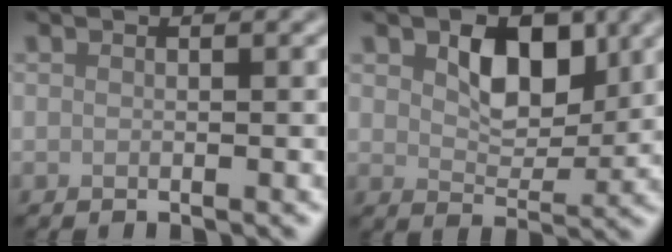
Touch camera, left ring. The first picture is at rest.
{"total": 4.8, "force": [1.7, 3.0, 3.3], "torque": [-0.056, -0.005, 0.024]}